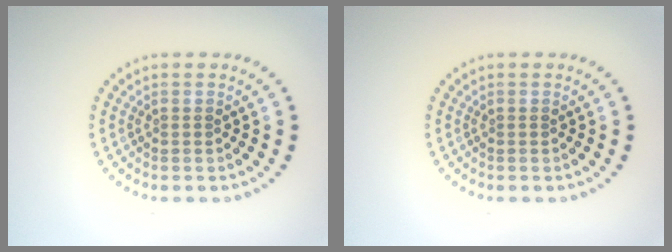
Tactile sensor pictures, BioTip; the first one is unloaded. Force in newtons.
{"total": 0.0}